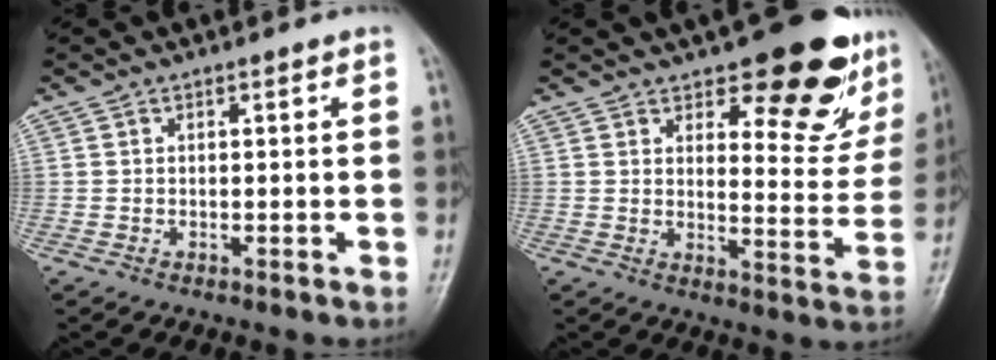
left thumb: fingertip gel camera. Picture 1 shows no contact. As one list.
[{"total": 16.2, "force": [10.9, 6.6, 10.1], "torque": [-0.067, -0.075, 0.138]}]